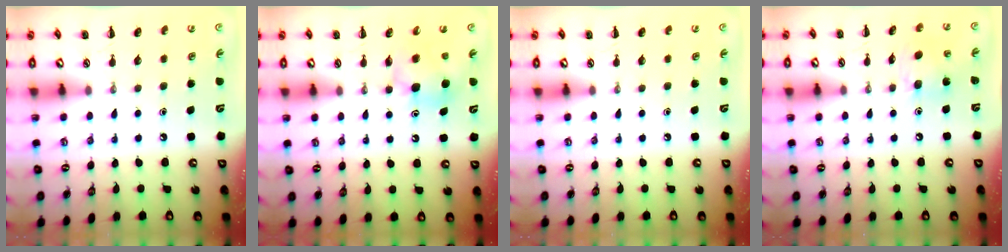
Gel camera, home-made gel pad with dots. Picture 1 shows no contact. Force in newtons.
{"total": 7.7, "press": 7.6, "slide": 1.1}
{"total": 0.0}
{"total": 8.5, "press": 8.5, "slide": 0.8}